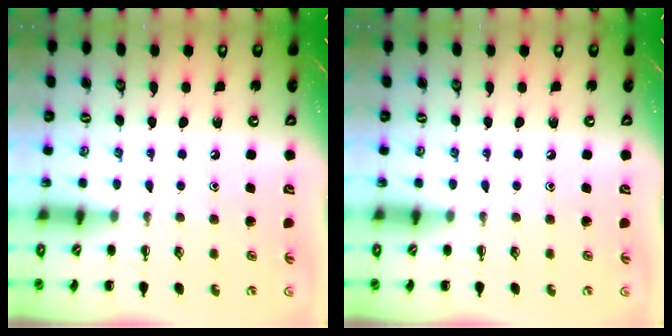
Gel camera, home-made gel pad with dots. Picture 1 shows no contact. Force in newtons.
{"total": 0.0}